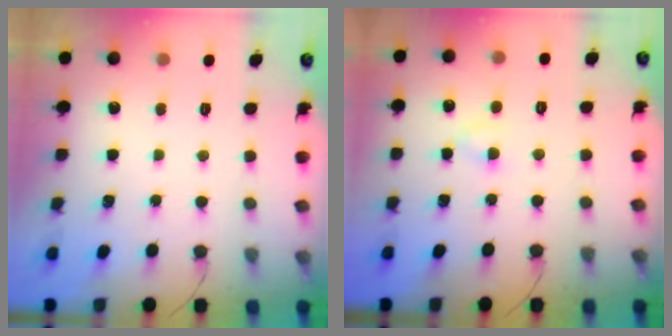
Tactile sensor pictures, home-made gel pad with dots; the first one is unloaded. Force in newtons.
{"total": 2.9, "press": 2.7, "slide": 1.1}